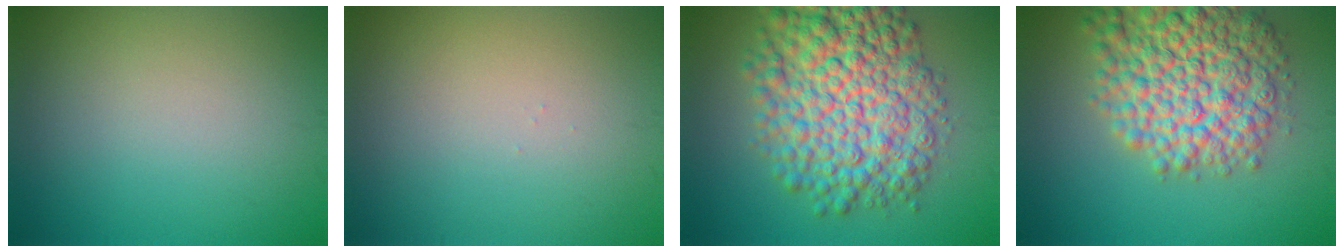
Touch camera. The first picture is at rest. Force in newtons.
{"total": 0.0}
{"total": 11.0, "press": 11.0, "slide": 0.2}
{"total": 10.1, "press": 10.1, "slide": 0.4}